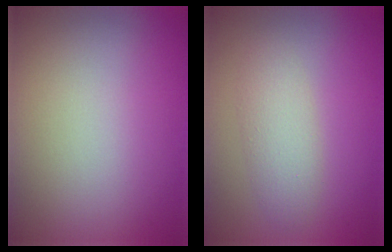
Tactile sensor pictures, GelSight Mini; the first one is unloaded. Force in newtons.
{"total": 2.6, "press": 2.6, "slide": 0.1}